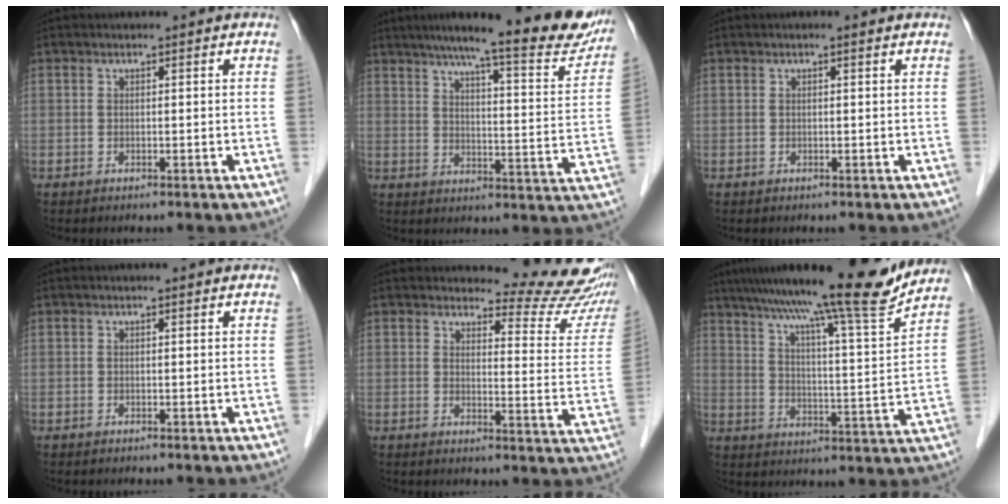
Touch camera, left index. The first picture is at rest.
{"total": 21.3, "force": [17.7, 2.4, 11.6], "torque": [-0.157, -0.021, 0.220]}
{"total": 0.7, "force": [0.4, 0.1, 0.5], "torque": [-0.012, 0.005, 0.005]}
{"total": 0.0}
{"total": 13.9, "force": [13.5, 2.3, 2.2], "torque": [-0.002, -0.089, 0.125]}
{"total": 18.5, "force": [15.5, -0.5, 10.1], "torque": [-0.155, -0.008, 0.222]}